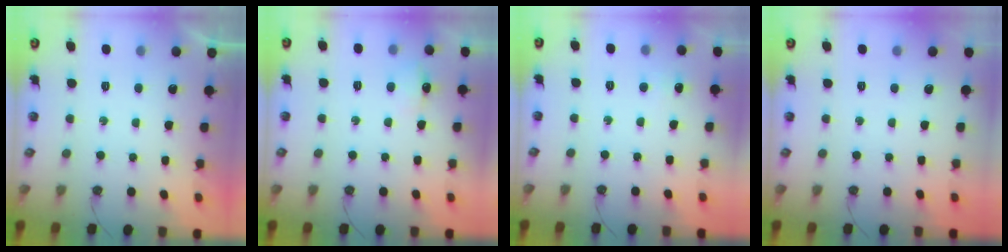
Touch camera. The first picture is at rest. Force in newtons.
{"total": 5.5, "press": 5.4, "slide": 0.9}
{"total": 3.2, "press": 3.2, "slide": 0.4}
{"total": 0.0}